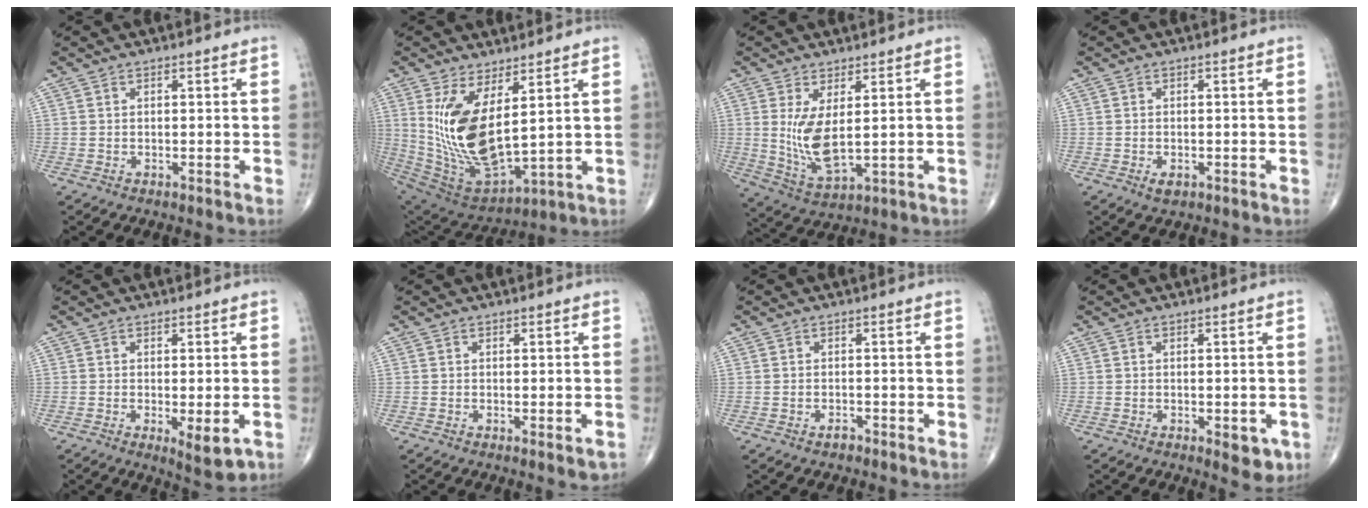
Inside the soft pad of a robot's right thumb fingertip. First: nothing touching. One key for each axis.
{"total": 16.5, "fx": 4.1, "fy": 6.9, "fz": 14.4, "tx": -0.282, "ty": -0.038, "tz": 0.105}
{"total": 8.4, "fx": 1.3, "fy": 3.2, "fz": 7.6, "tx": -0.155, "ty": -0.026, "tz": 0.039}
{"total": 1.7, "fx": -0.7, "fy": 1.0, "fz": 1.2, "tx": -0.017, "ty": 0.001, "tz": -0.009}
{"total": 5.6, "fx": -1.8, "fy": 1.9, "fz": 5.0, "tx": -0.075, "ty": -0.013, "tz": -0.023}
{"total": 2.3, "fx": -0.9, "fy": 0.8, "fz": 2.0, "tx": -0.022, "ty": -0.001, "tz": -0.010}
{"total": 1.1, "fx": -0.9, "fy": 0.6, "fz": 0.4, "tx": -0.005, "ty": 0.004, "tz": -0.014}
{"total": 4.3, "fx": -1.6, "fy": 2.0, "fz": 3.5, "tx": -0.026, "ty": -0.003, "tz": -0.016}